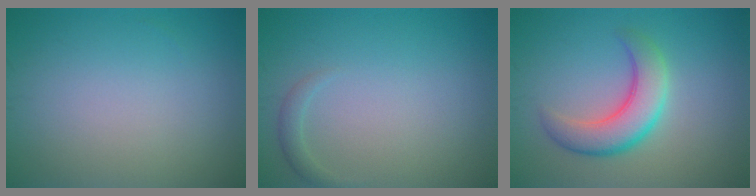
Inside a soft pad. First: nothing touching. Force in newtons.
{"total": 1.1, "press": 1.1, "slide": 0.0}
{"total": 5.1, "press": 5.1, "slide": 0.3}